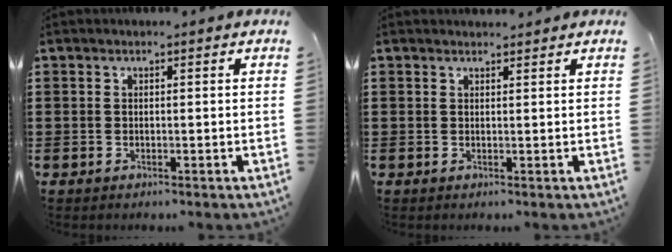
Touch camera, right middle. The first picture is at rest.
{"total": 1.0, "force": [1.0, 0.1, 0.1], "torque": [0.004, -0.002, 0.016]}